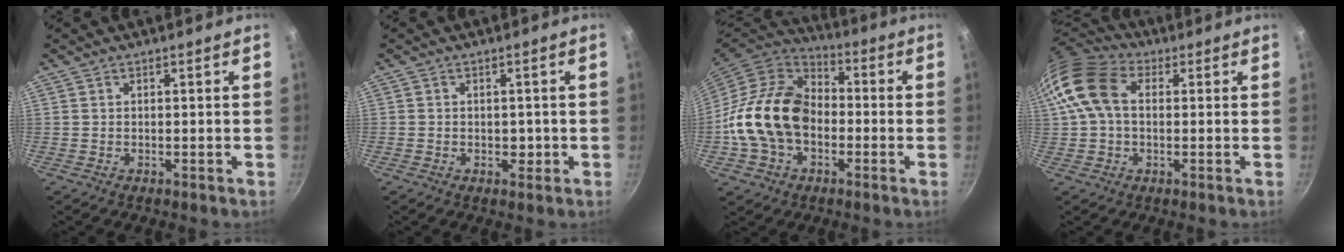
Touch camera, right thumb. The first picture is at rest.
{"total": 1.9, "force": [-0.3, 1.6, 1.0], "torque": [-0.006, 0.002, -0.004]}
{"total": 18.8, "force": [-2.7, 13.7, 12.6], "torque": [-0.202, 0.038, -0.060]}
{"total": 13.4, "force": [1.8, 9.3, 9.6], "torque": [-0.175, 0.021, 0.015]}